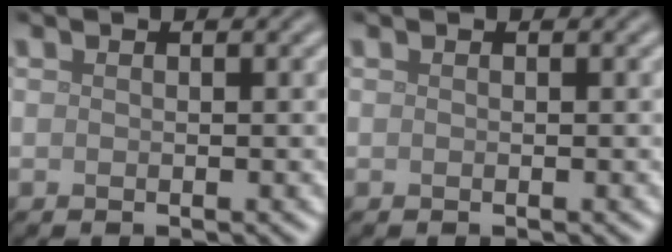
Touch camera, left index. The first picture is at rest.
{"total": 0.0}